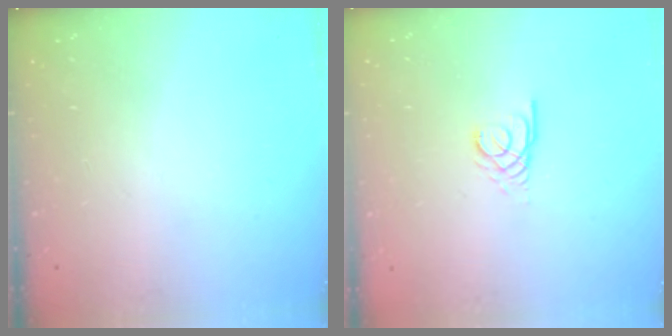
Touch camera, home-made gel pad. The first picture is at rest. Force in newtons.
{"total": 2.2, "press": 2.2, "slide": 0.2}